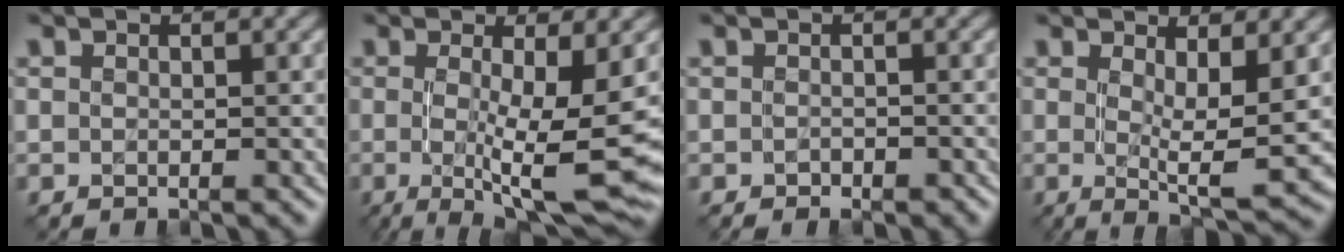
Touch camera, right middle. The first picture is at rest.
{"total": 7.9, "force": [-0.9, 1.3, 7.8], "torque": [-0.121, -0.016, -0.013]}
{"total": 0.7, "force": [-0.6, 0.4, 0.3], "torque": [-0.005, 0.000, -0.011]}
{"total": 4.7, "force": [0.7, 0.8, 4.6], "torque": [-0.070, -0.013, 0.012]}